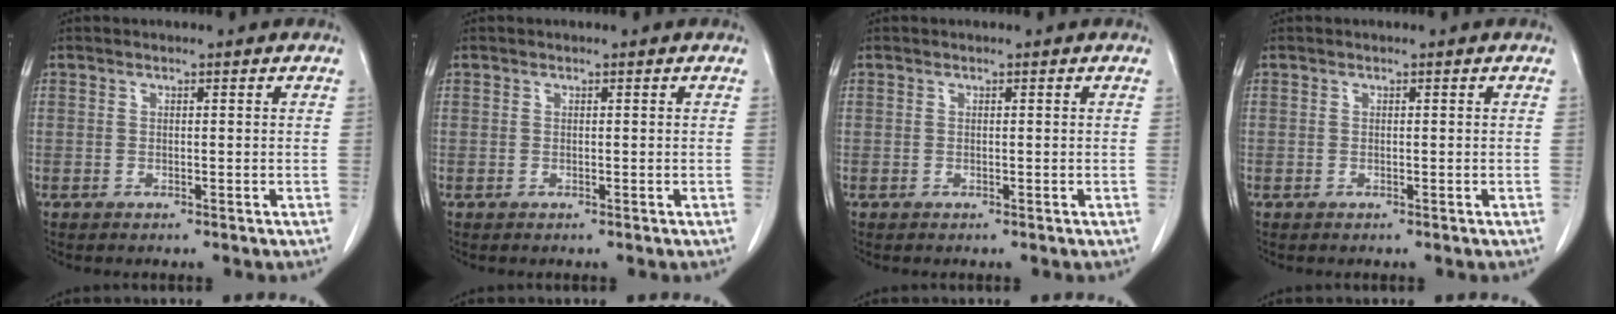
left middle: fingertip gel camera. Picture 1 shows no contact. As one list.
[{"total": 0.0}, {"total": 0.0}, {"total": 0.0}]